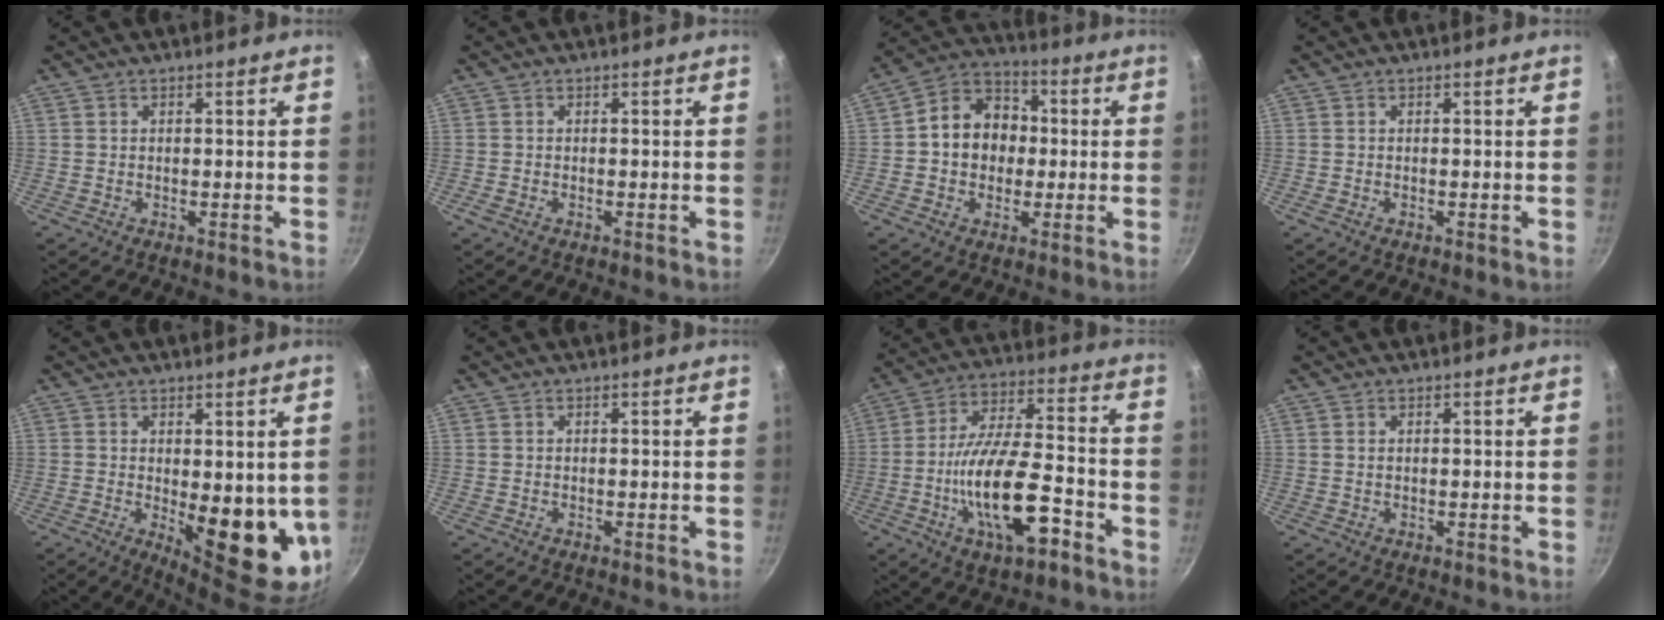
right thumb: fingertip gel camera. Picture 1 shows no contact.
{"total": 0.7, "force": [-0.3, 0.4, 0.6], "torque": [-0.015, 0.003, -0.010]}
{"total": 12.1, "force": [0.2, 10.0, 6.8], "torque": [-0.070, 0.026, -0.016]}
{"total": 0.0}
{"total": 13.0, "force": [-0.5, 5.6, 11.8], "torque": [-0.133, -0.027, 0.008]}
{"total": 0.0}
{"total": 17.7, "force": [-6.8, 6.6, 14.9], "torque": [-0.254, 0.036, -0.123]}
{"total": 0.7, "force": [0.2, 0.5, 0.5], "torque": [-0.008, 0.002, 0.003]}